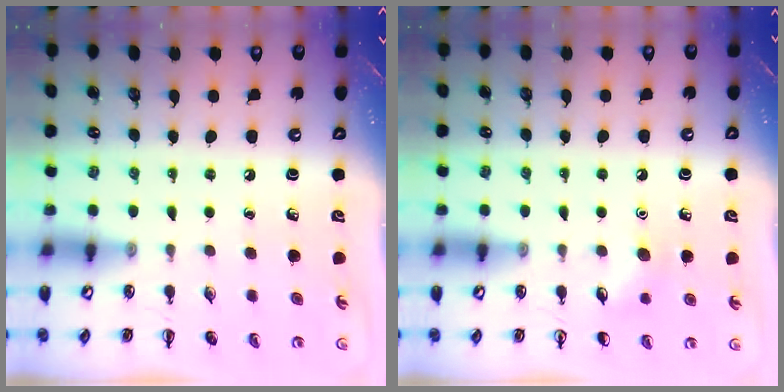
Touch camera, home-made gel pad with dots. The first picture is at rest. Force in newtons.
{"total": 6.1, "press": 5.9, "slide": 1.7}